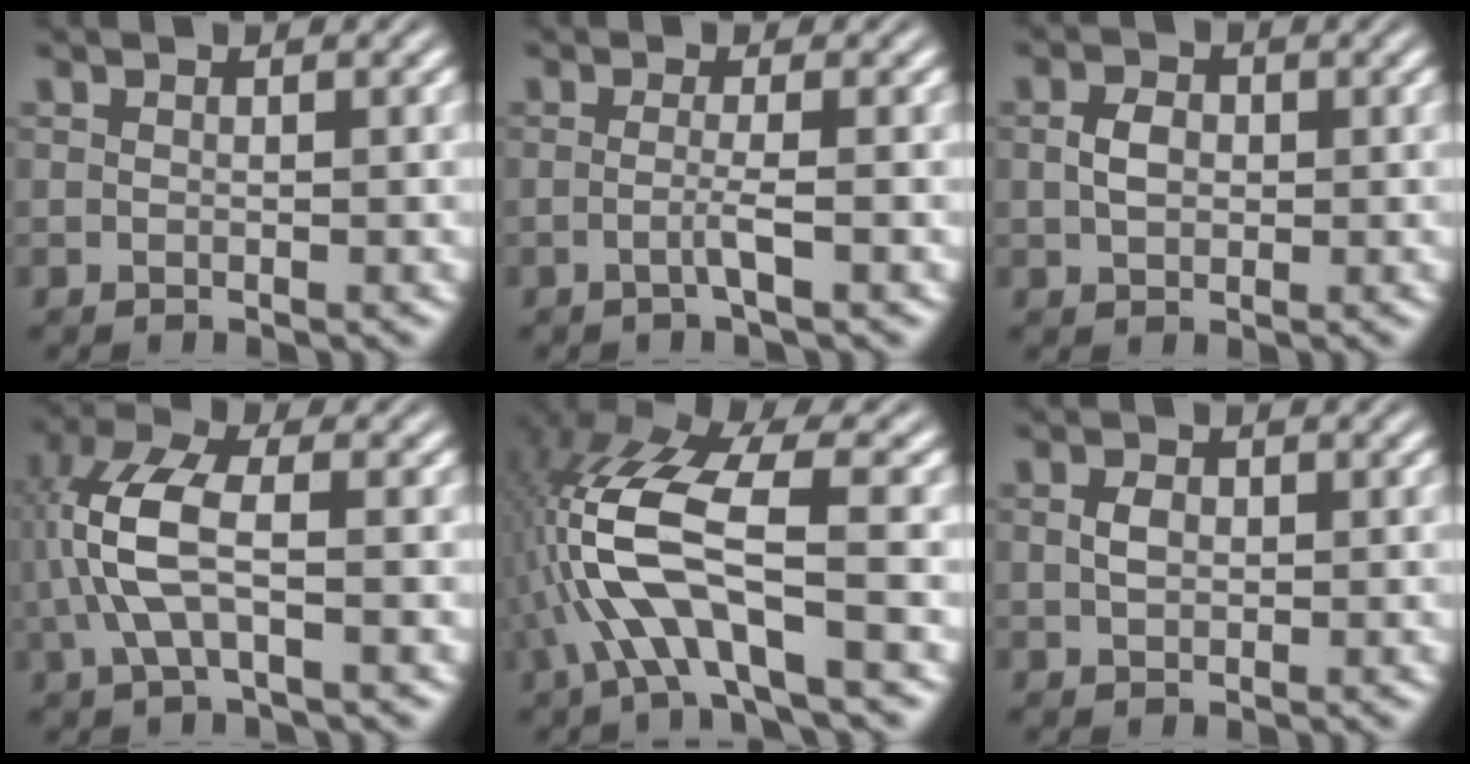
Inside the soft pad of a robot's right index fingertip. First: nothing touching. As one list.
[{"total": 1.9, "force": [-0.9, -1.1, 1.3], "torque": [-0.022, -0.008, -0.013]}, {"total": 1.0, "force": [0.1, 0.2, 1.0], "torque": [-0.010, -0.007, 0.011]}, {"total": 4.8, "force": [0.3, 1.5, 4.5], "torque": [-0.108, -0.006, 0.015]}, {"total": 7.5, "force": [0.3, 2.6, 7.1], "torque": [-0.164, -0.014, 0.015]}, {"total": 0.7, "force": [0.1, -0.3, 0.7], "torque": [-0.006, -0.008, 0.012]}]